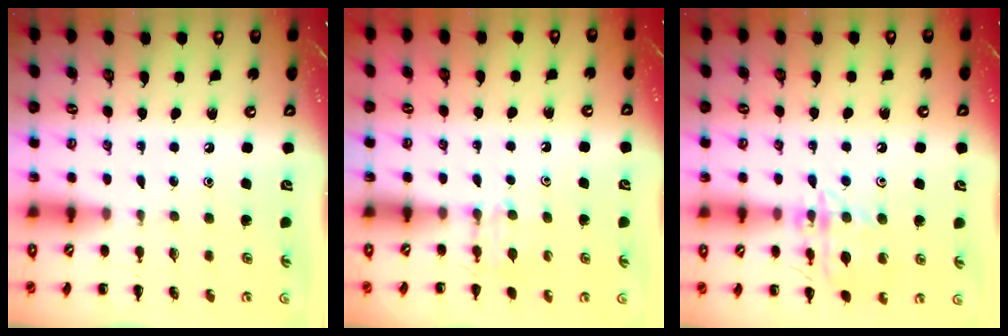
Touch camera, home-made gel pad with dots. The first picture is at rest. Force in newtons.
{"total": 5.0, "press": 4.8, "slide": 1.3}
{"total": 13.6, "press": 13.6, "slide": 0.6}